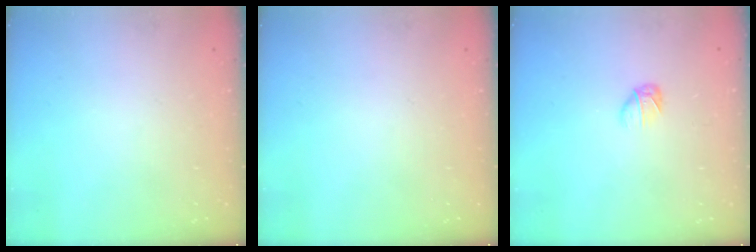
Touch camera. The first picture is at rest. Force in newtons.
{"total": 0.0}
{"total": 2.7, "press": 2.7, "slide": 0.7}